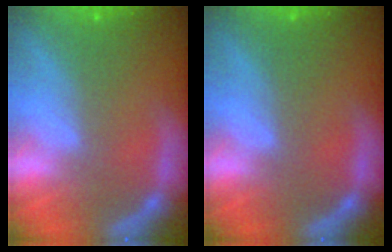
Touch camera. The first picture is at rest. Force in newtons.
{"total": 0.0}